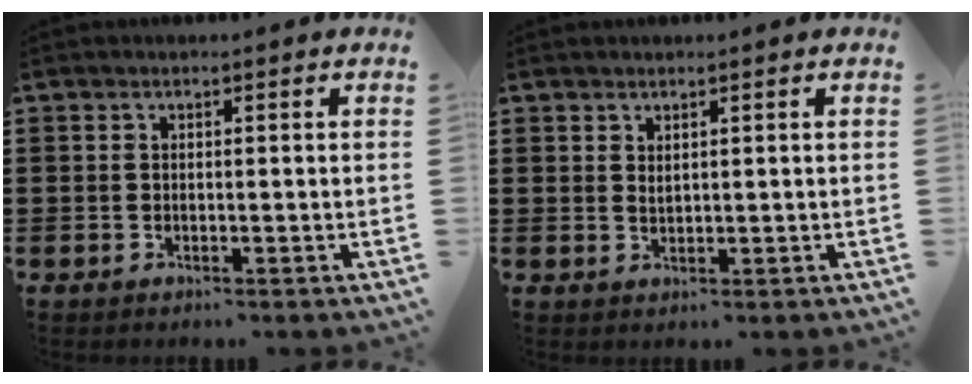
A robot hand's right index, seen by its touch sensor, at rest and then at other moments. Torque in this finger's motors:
{"motor_torque": [0.31, 0.30, 0.07, 0.02]}